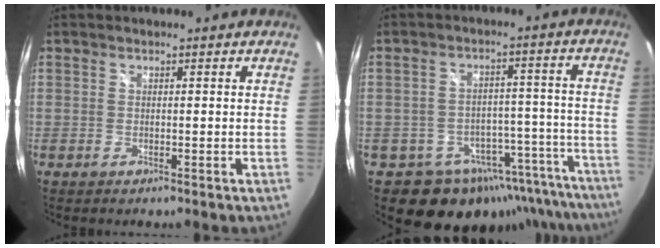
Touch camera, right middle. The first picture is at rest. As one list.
[{"total": 18.3, "force": [-14.9, 9.6, 4.5], "torque": [-0.067, 0.048, -0.174]}]